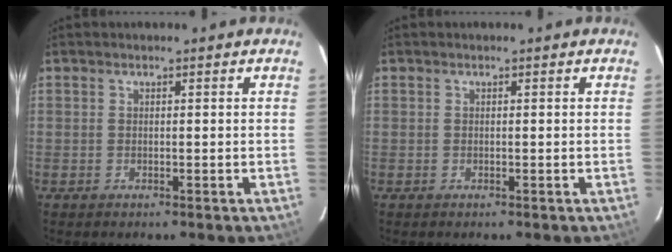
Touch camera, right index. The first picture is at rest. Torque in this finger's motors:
{"motor_torque": [0.00, 0.00, 0.02, 0.00]}